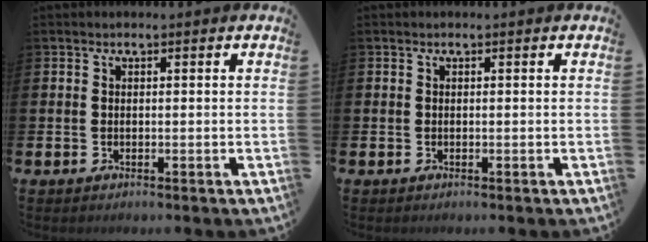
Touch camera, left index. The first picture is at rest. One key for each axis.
{"total": 0.0}